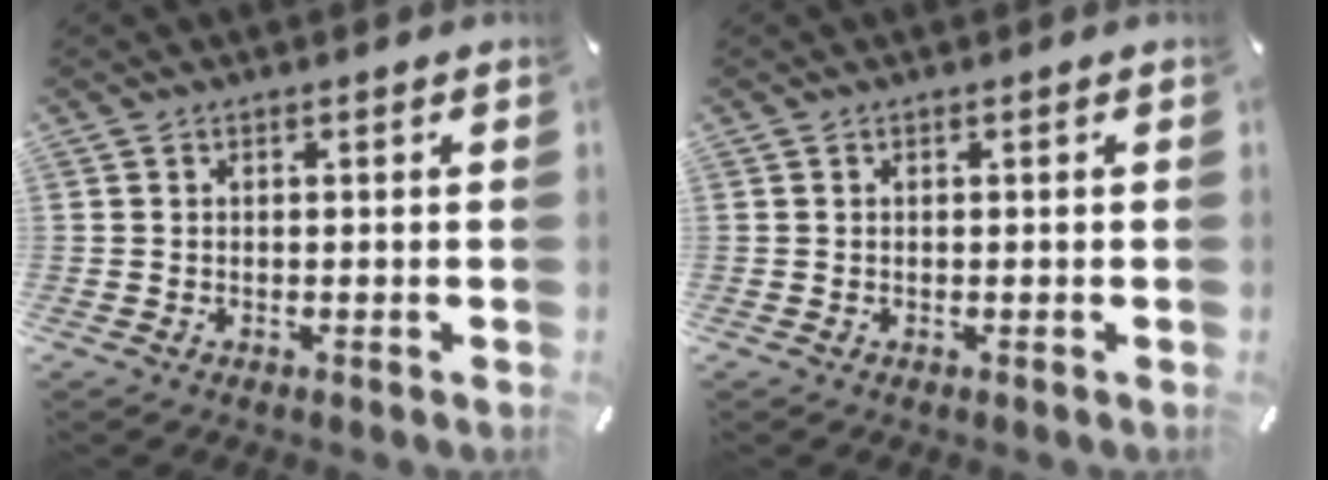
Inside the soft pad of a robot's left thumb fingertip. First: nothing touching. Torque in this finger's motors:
{"motor_torque": [0.00, 0.00, 0.00, 0.00, 0.00]}